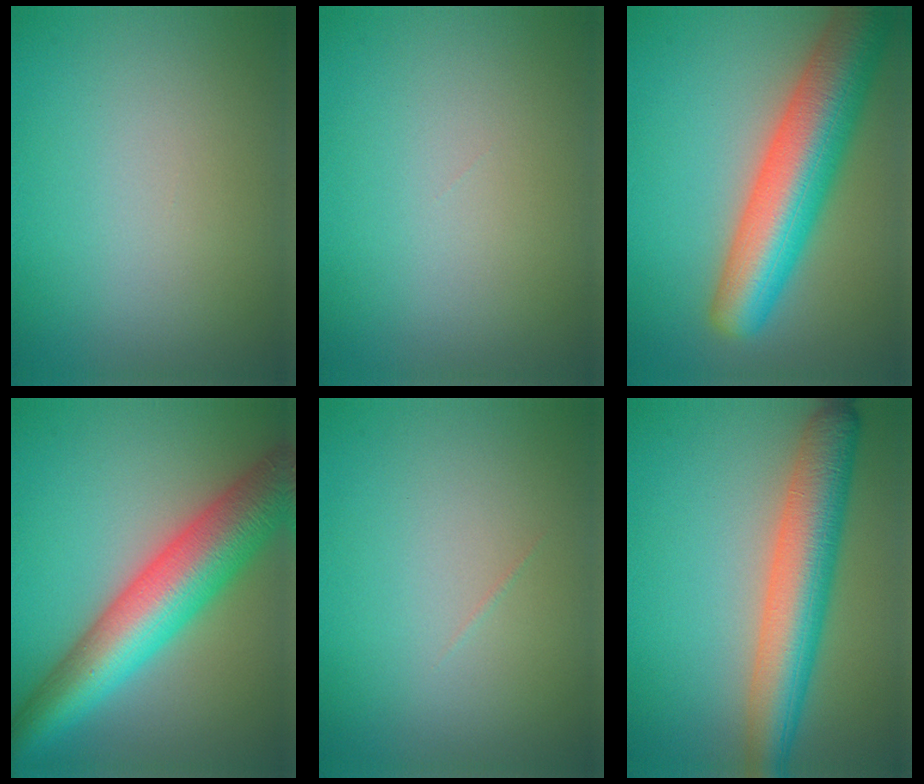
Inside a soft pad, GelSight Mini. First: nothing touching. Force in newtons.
{"total": 0.0}
{"total": 10.4, "press": 10.4, "slide": 0.6}
{"total": 10.6, "press": 10.6, "slide": 0.0}
{"total": 0.0}
{"total": 7.5, "press": 7.5, "slide": 0.2}